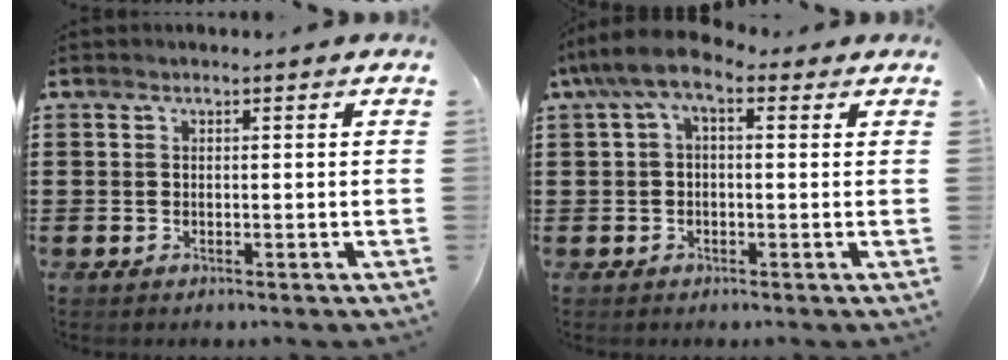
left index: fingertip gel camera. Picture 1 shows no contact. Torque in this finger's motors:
{"motor_torque": [1.14, -1.00, 0.62, 0.21]}